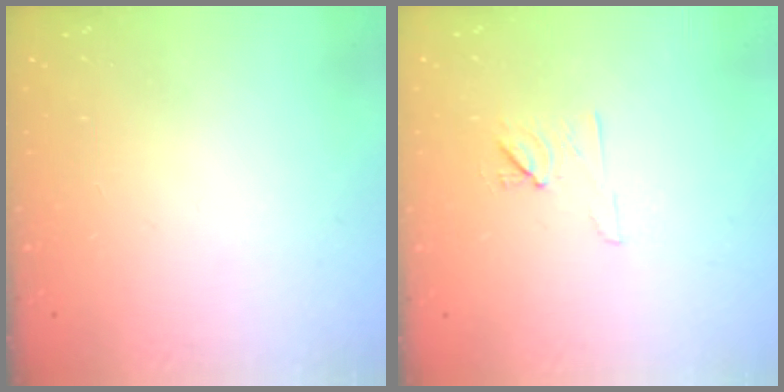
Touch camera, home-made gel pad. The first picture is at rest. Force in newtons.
{"total": 7.3, "press": 7.2, "slide": 1.3}